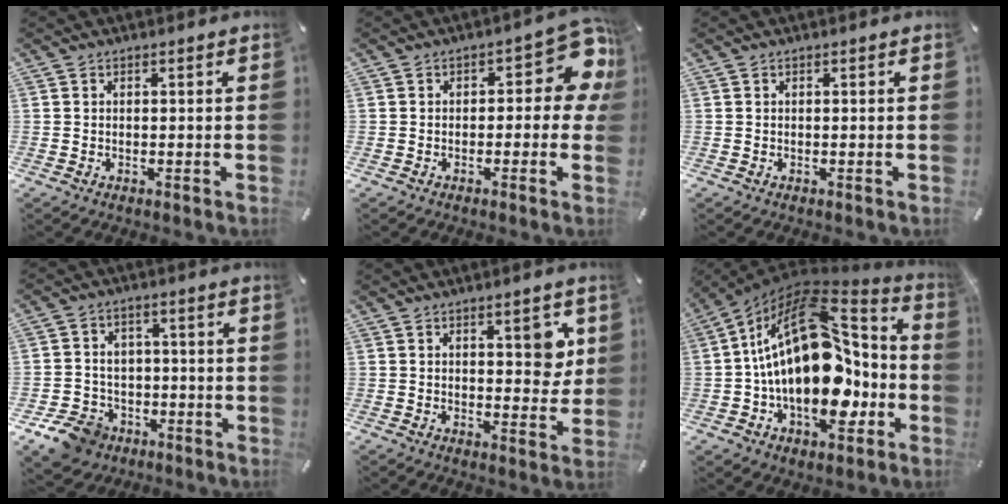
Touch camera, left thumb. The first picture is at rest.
{"total": 10.9, "force": [3.0, 5.1, 9.2], "torque": [-0.105, -0.026, 0.048]}
{"total": 0.0}
{"total": 10.1, "force": [-5.8, 7.8, 2.7], "torque": [-0.058, 0.047, -0.102]}
{"total": 7.4, "force": [2.9, 3.8, 5.6], "torque": [-0.060, -0.010, 0.040]}
{"total": 26.7, "force": [0.8, 16.0, 21.4], "torque": [-0.377, -0.037, 0.017]}